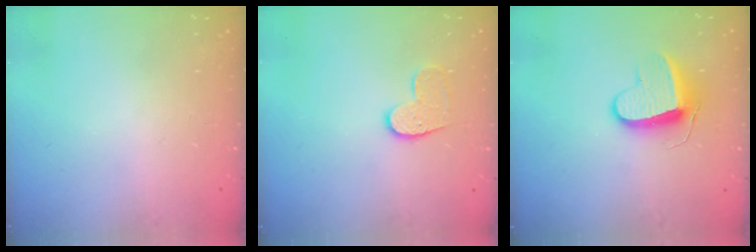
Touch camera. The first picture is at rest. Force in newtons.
{"total": 8.2, "press": 8.2, "slide": 0.2}
{"total": 9.3, "press": 9.3, "slide": 0.5}